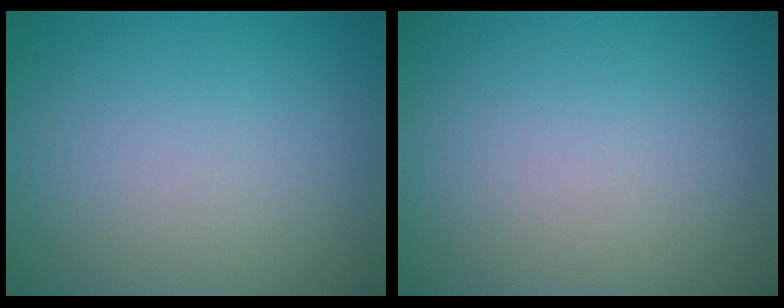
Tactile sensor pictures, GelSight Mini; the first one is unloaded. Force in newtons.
{"total": 0.0}